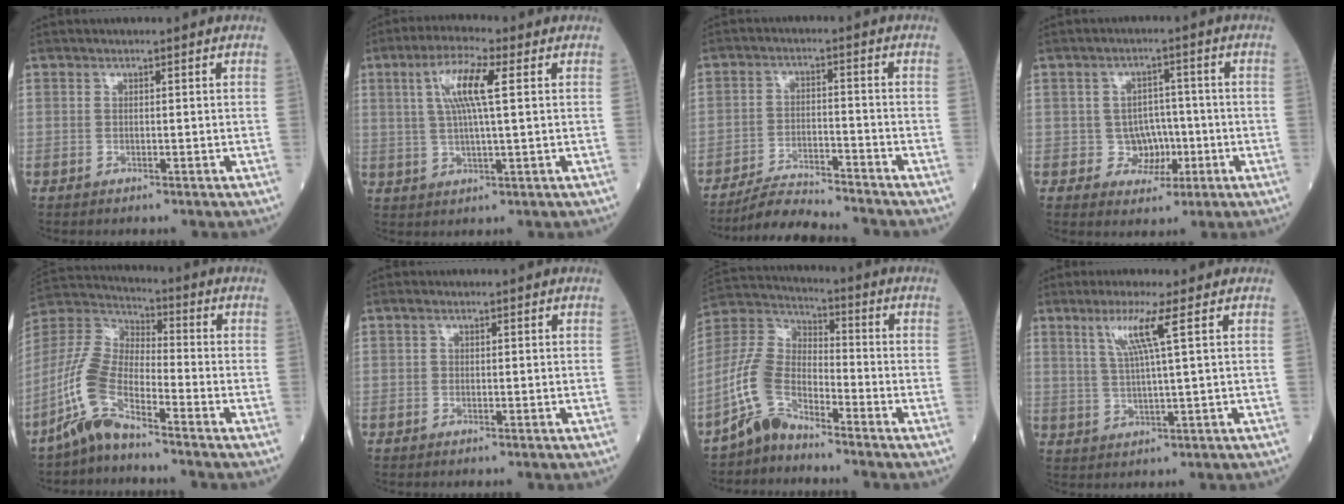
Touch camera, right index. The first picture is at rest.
{"total": 8.0, "force": [2.4, 0.7, 7.6], "torque": [-0.152, 0.010, 0.045]}
{"total": 8.0, "force": [-7.8, -0.2, 1.8], "torque": [-0.028, -0.009, -0.137]}
{"total": 4.6, "force": [-0.9, 4.3, 1.5], "torque": [-0.011, 0.011, -0.006]}
{"total": 9.8, "force": [-6.4, 2.7, 6.8], "torque": [-0.174, 0.000, -0.138]}
{"total": 0.0}
{"total": 8.5, "force": [-6.0, 3.9, 4.7], "torque": [-0.118, 0.012, -0.131]}
{"total": 5.8, "force": [2.6, -1.1, 5.1], "torque": [-0.104, -0.003, 0.055]}